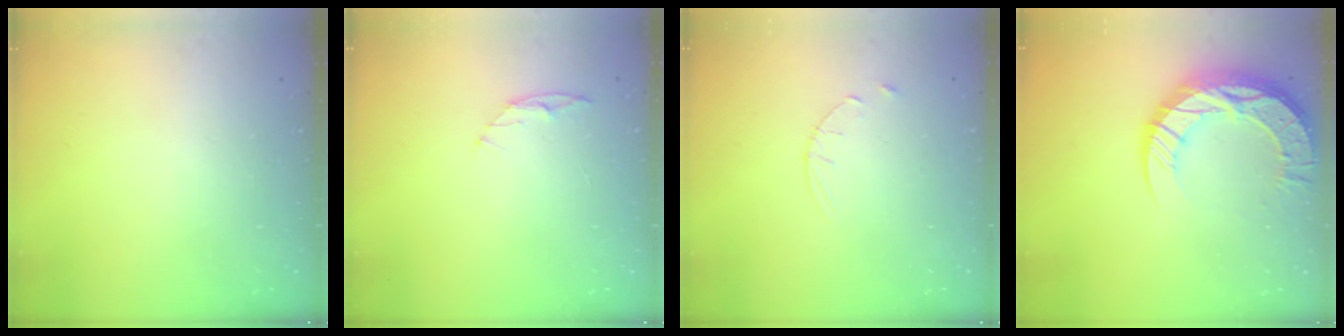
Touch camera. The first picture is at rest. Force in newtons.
{"total": 5.7, "press": 5.6, "slide": 0.7}
{"total": 4.9, "press": 4.9, "slide": 0.6}
{"total": 18.2, "press": 18.2, "slide": 1.4}